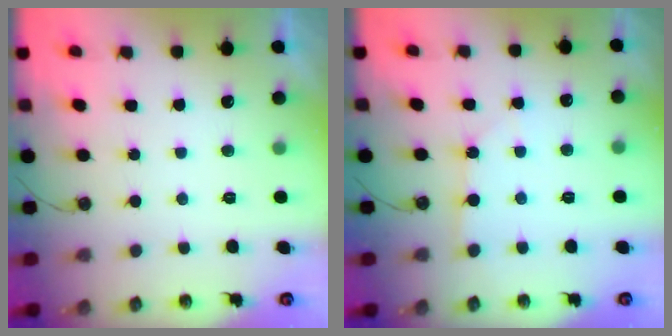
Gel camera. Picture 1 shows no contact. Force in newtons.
{"total": 2.3, "press": 2.3, "slide": 0.2}